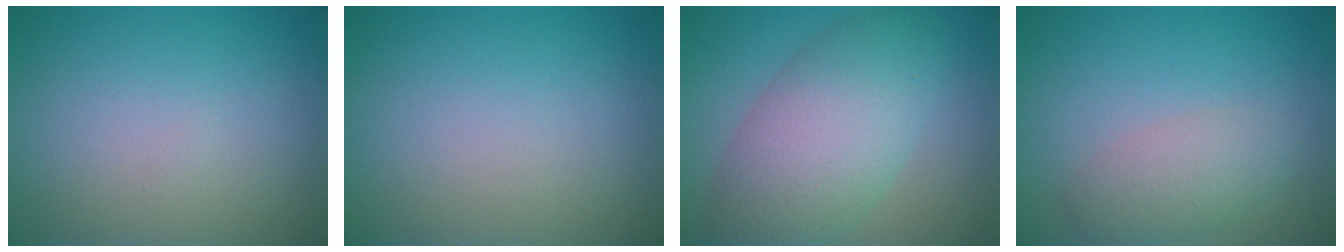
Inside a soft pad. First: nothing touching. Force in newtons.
{"total": 0.0}
{"total": 8.1, "press": 8.0, "slide": 0.4}
{"total": 2.8, "press": 2.8, "slide": 0.1}